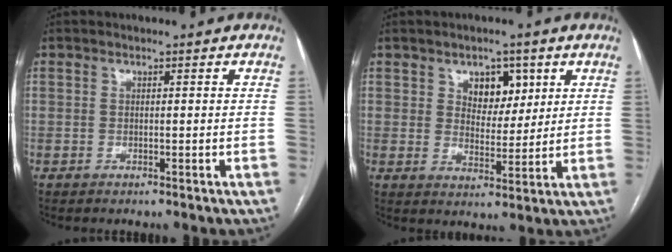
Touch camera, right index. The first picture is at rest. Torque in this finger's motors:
{"motor_torque": [0.03, 0.04, 0.06, 0.05]}